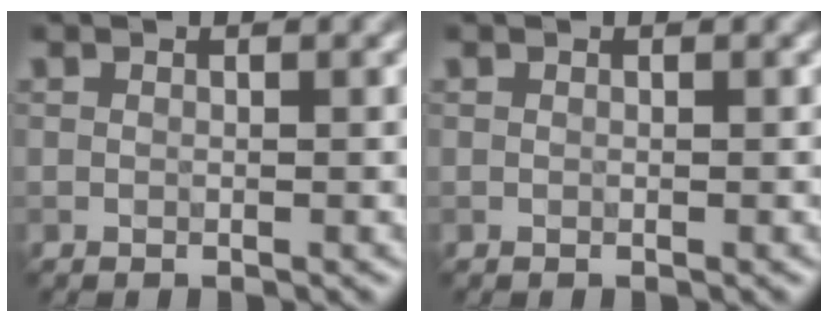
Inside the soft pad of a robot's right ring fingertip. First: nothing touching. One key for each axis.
{"total": 0.0}